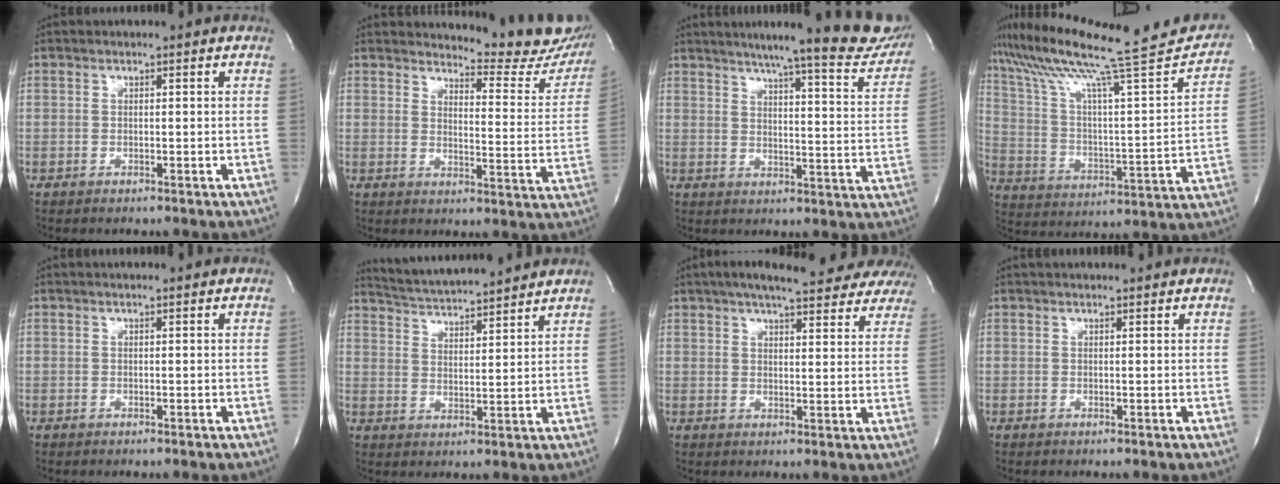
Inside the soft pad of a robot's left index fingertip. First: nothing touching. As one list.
[{"total": 15.1, "force": [14.6, 2.6, 3.1], "torque": [-0.023, -0.086, 0.150]}, {"total": 21.1, "force": [18.1, 1.7, 10.7], "torque": [-0.147, -0.042, 0.214]}, {"total": 26.4, "force": [23.2, 1.3, 12.6], "torque": [-0.209, -0.030, 0.334]}, {"total": 1.6, "force": [1.4, 0.2, 0.7], "torque": [-0.010, 0.014, 0.018]}, {"total": 12.3, "force": [11.6, 0.2, 4.0], "torque": [-0.079, 0.017, 0.182]}, {"total": 22.4, "force": [19.3, 5.4, 9.9], "torque": [-0.151, 0.009, 0.229]}, {"total": 5.1, "force": [4.8, 0.6, 1.6], "torque": [-0.020, 0.026, 0.055]}]